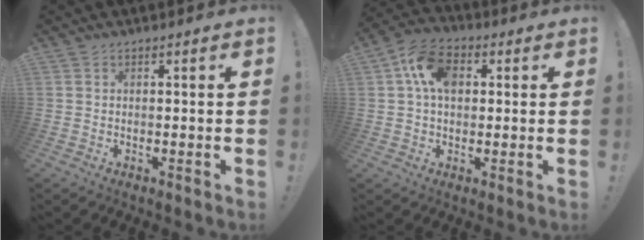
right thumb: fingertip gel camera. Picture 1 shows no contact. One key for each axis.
{"total": 11.4, "fx": 3.0, "fy": 7.8, "fz": 7.8, "tx": -0.137, "ty": 0.008, "tz": 0.057}